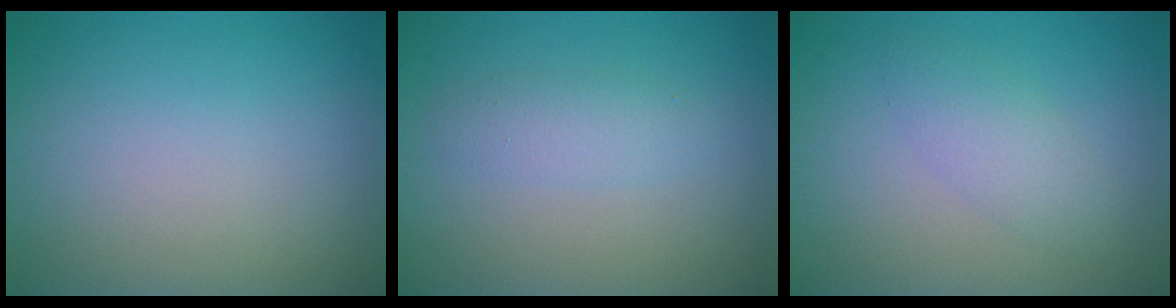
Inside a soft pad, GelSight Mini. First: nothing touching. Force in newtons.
{"total": 1.9, "press": 1.9, "slide": 0.0}
{"total": 2.2, "press": 2.2, "slide": 0.1}